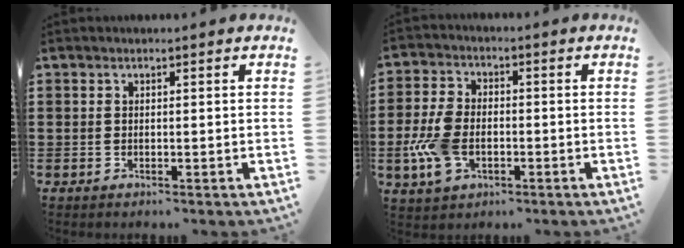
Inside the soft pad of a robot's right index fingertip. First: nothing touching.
{"total": 7.6, "force": [-2.1, 4.6, 5.7], "torque": [-0.138, 0.000, -0.042]}